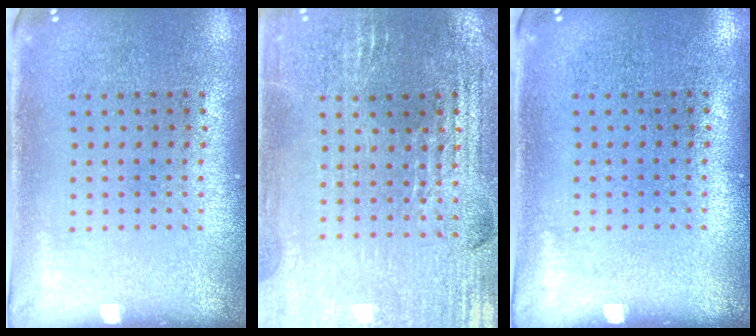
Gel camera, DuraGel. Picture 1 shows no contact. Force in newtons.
{"total": 2.9, "press": 2.8, "slide": 0.5}
{"total": 0.0}